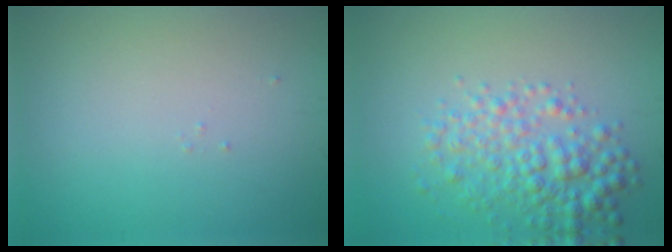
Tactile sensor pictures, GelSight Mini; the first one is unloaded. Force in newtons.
{"total": 4.4, "press": 4.3, "slide": 0.2}